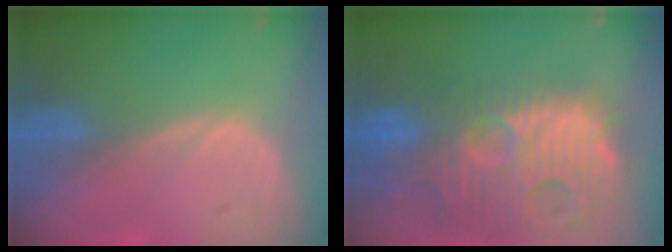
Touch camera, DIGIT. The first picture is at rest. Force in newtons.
{"total": 14.7, "press": 12.6, "slide": 7.6}